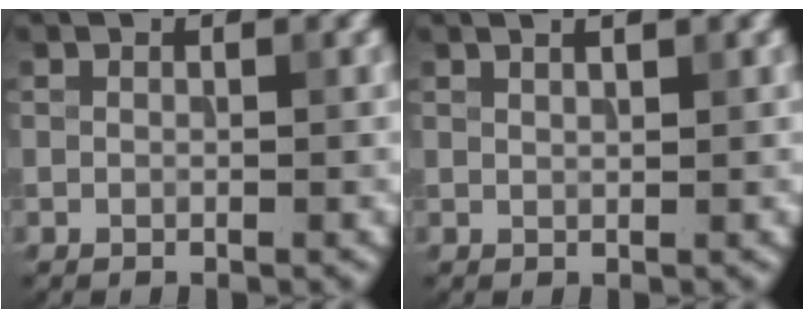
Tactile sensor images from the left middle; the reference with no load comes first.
{"total": 1.8, "force": [1.1, 0.6, 1.2], "torque": [-0.003, 0.001, 0.003]}